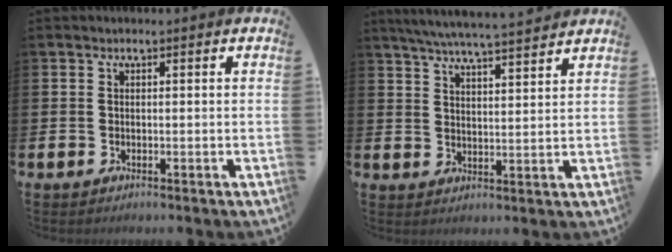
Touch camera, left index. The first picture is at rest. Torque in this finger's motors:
{"motor_torque": [1.08, -1.06, 0.47, 0.20]}